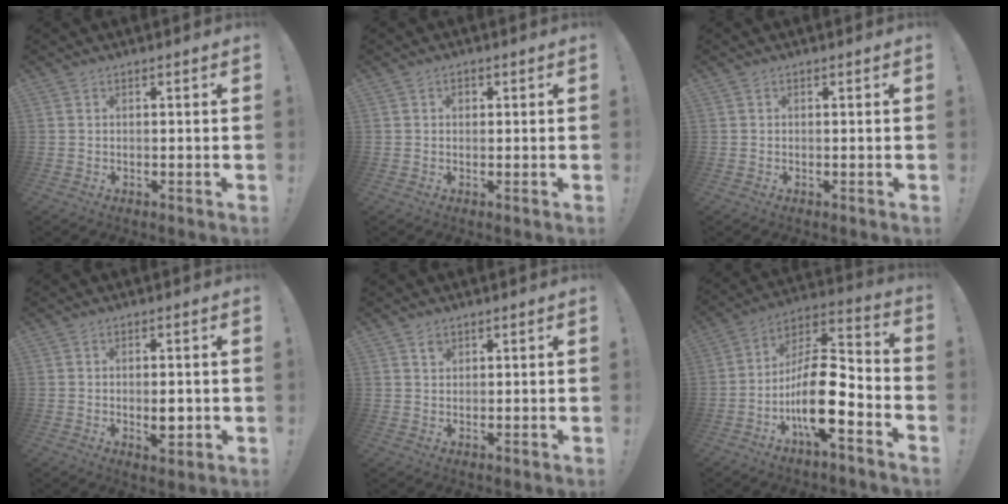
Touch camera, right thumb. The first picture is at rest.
{"total": 1.2, "force": [0.2, 1.1, 0.6], "torque": [-0.005, 0.002, 0.001]}
{"total": 0.0}
{"total": 4.2, "force": [-0.6, 2.0, 3.7], "torque": [-0.050, 0.005, -0.009]}
{"total": 1.6, "force": [1.1, 1.1, 0.5], "torque": [0.011, -0.010, 0.016]}
{"total": 17.3, "force": [-6.1, 6.6, 14.8], "torque": [-0.276, 0.033, -0.096]}